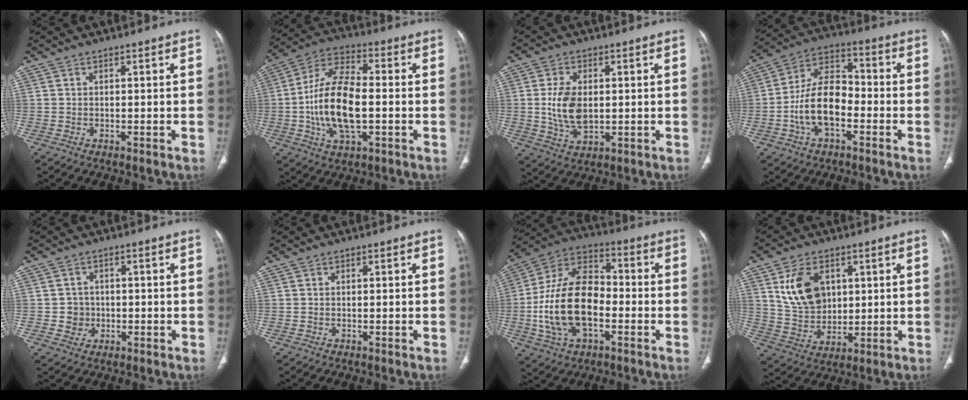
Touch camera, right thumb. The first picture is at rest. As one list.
[{"total": 16.2, "force": [-2.0, 7.4, 14.3], "torque": [-0.279, 0.020, -0.040]}, {"total": 8.7, "force": [0.4, 5.3, 7.0], "torque": [-0.133, -0.008, 0.014]}, {"total": 13.2, "force": [-3.6, 7.5, 10.2], "torque": [-0.179, 0.041, -0.070]}, {"total": 3.2, "force": [-0.4, 3.2, 0.6], "torque": [0.012, 0.009, -0.005]}, {"total": 0.0}, {"total": 19.5, "force": [-3.5, 11.5, 15.4], "torque": [-0.287, 0.031, -0.061]}, {"total": 11.7, "force": [4.0, 8.2, 7.4], "torque": [-0.109, -0.019, 0.087]}]